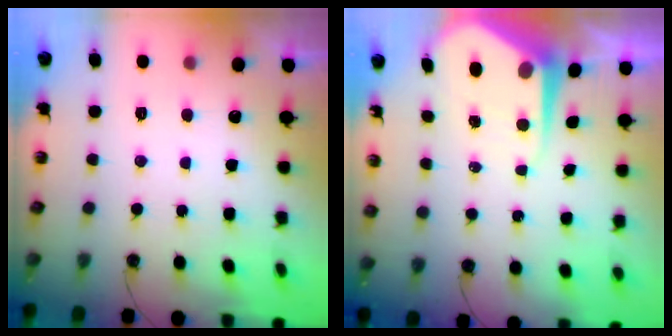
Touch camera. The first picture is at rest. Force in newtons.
{"total": 8.6, "press": 8.5, "slide": 0.9}